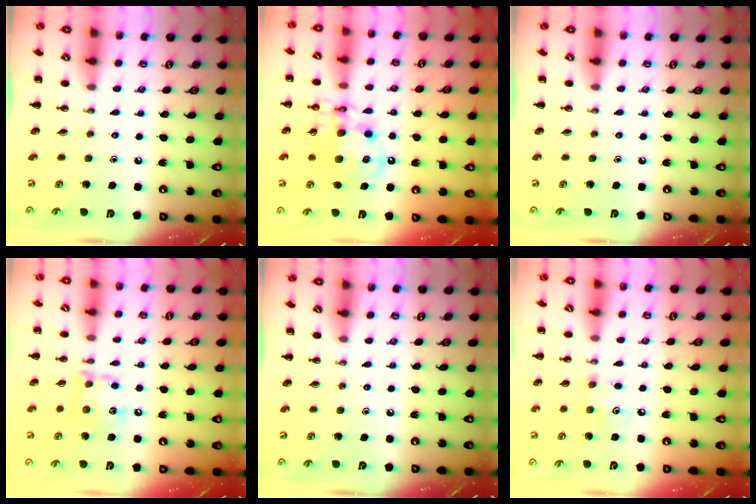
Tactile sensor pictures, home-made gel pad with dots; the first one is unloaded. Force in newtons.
{"total": 12.3, "press": 11.9, "slide": 3.0}
{"total": 0.0}
{"total": 10.2, "press": 10.2, "slide": 0.6}
{"total": 0.0}
{"total": 4.3, "press": 4.2, "slide": 0.9}